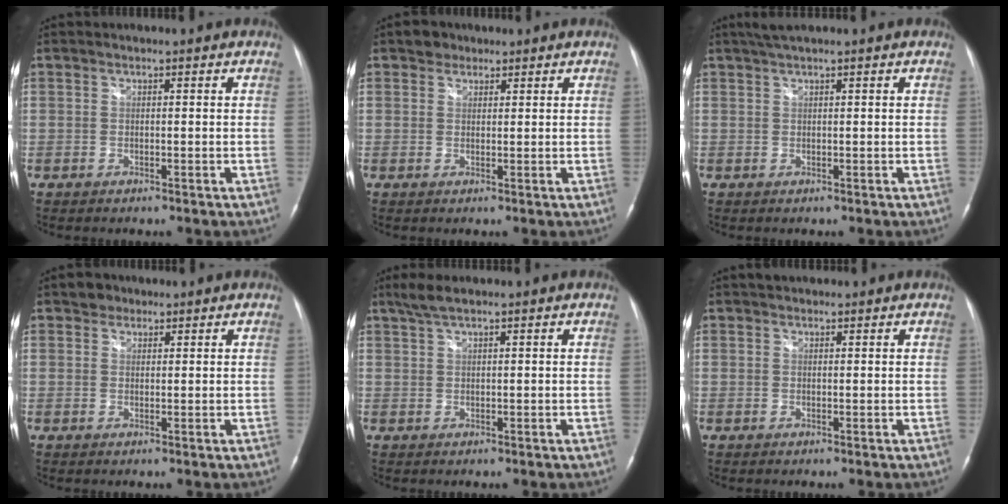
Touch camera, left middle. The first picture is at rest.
{"total": 2.2, "force": [1.5, 1.6, 0.3], "torque": [-0.007, 0.008, 0.022]}
{"total": 2.5, "force": [2.0, -0.1, 1.6], "torque": [-0.032, 0.017, 0.039]}
{"total": 2.1, "force": [1.5, 1.5, 0.3], "torque": [-0.005, 0.007, 0.021]}
{"total": 3.0, "force": [2.3, 0.4, 1.8], "torque": [-0.047, 0.011, 0.049]}
{"total": 2.0, "force": [1.7, 0.9, 0.6], "torque": [-0.009, 0.021, 0.026]}